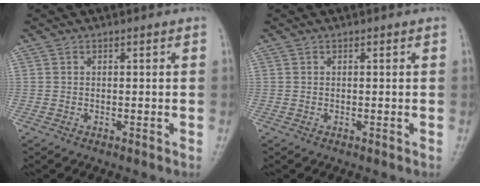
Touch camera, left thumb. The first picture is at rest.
{"total": 0.0}